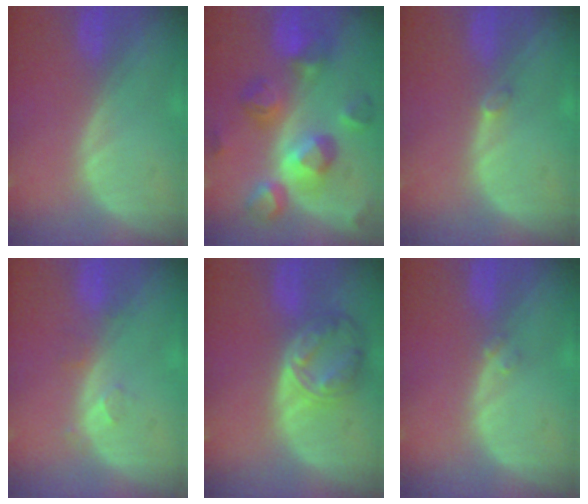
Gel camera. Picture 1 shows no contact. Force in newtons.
{"total": 10.9, "press": 10.9, "slide": 1.0}
{"total": 0.9, "press": 0.9, "slide": 0.3}
{"total": 2.3, "press": 2.0, "slide": 1.1}
{"total": 8.2, "press": 7.0, "slide": 4.2}
{"total": 1.2, "press": 1.1, "slide": 0.6}